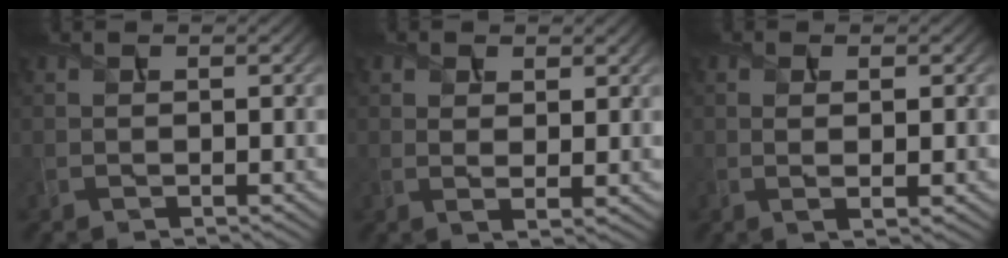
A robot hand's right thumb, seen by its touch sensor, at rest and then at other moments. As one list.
[{"total": 2.4, "force": [1.1, 1.1, 1.9], "torque": [-0.041, -0.008, 0.023]}, {"total": 2.1, "force": [0.1, 0.5, 2.1], "torque": [-0.042, -0.001, 0.003]}]